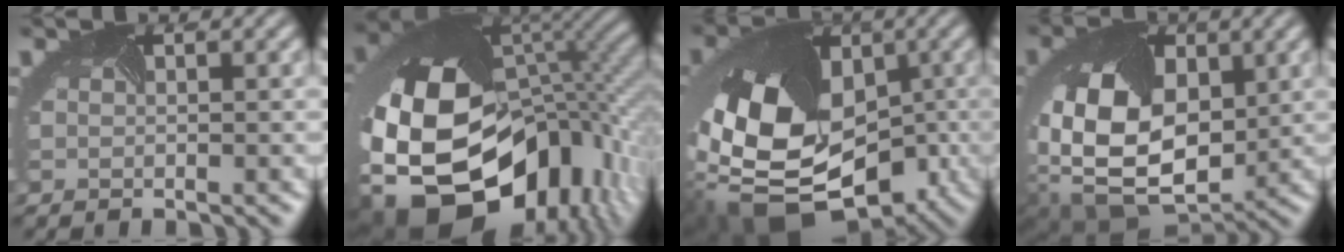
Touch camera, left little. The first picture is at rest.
{"total": 21.7, "force": [-7.7, 15.8, 12.7], "torque": [-0.254, -0.059, -0.113]}
{"total": 16.7, "force": [-4.6, 11.9, 10.9], "torque": [-0.205, -0.012, -0.061]}
{"total": 13.6, "force": [0.8, 9.8, 9.4], "torque": [-0.182, -0.022, 0.032]}